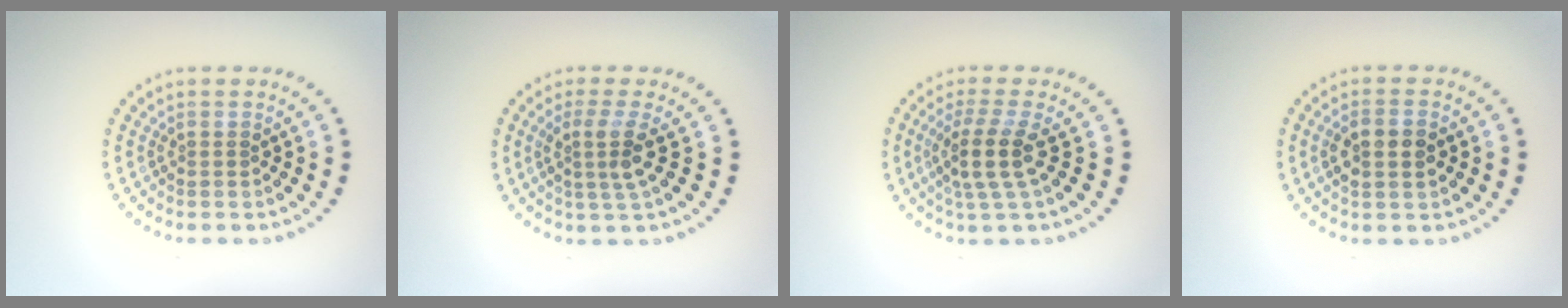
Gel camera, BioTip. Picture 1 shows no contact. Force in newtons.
{"total": 2.7, "press": 2.0, "slide": 1.7}
{"total": 3.5, "press": 2.7, "slide": 2.2}
{"total": 2.6, "press": 2.6, "slide": 0.4}